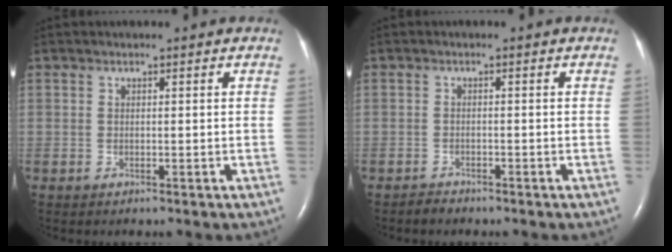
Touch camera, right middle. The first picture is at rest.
{"total": 1.1, "force": [-1.1, 0.3, 0.0], "torque": [-0.005, -0.001, -0.020]}